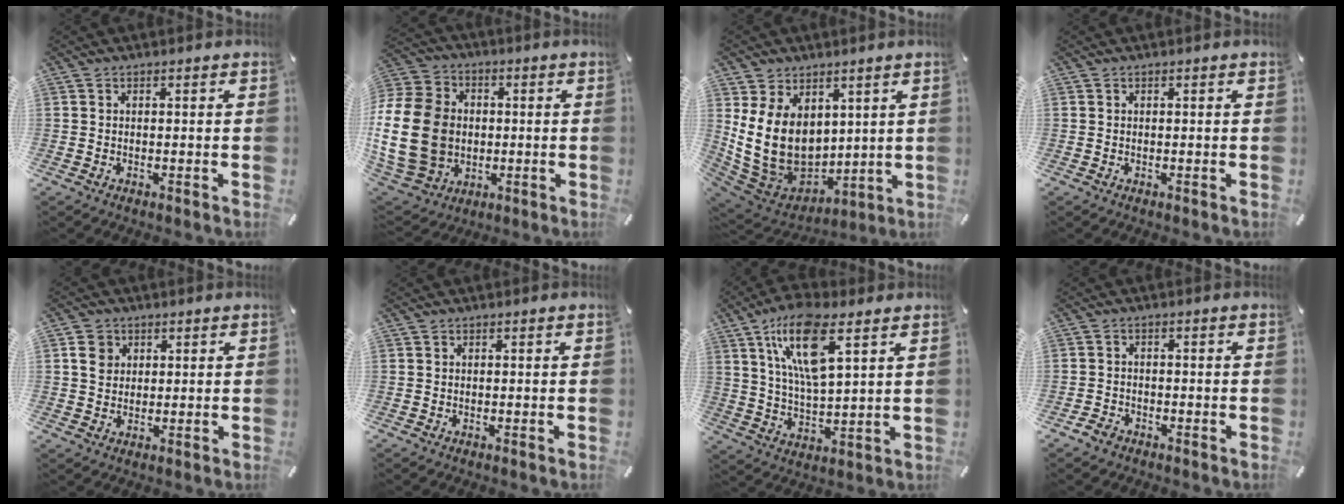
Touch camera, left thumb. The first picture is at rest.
{"total": 22.2, "force": [-1.5, 17.9, 13.0], "torque": [-0.267, 0.011, -0.017]}
{"total": 16.5, "force": [3.0, 13.0, 9.7], "torque": [-0.211, -0.043, 0.064]}
{"total": 0.0}
{"total": 4.2, "force": [1.3, 3.9, 1.2], "torque": [-0.011, 0.000, 0.021]}
{"total": 0.0}
{"total": 14.9, "force": [8.3, 5.0, 11.3], "torque": [-0.230, -0.021, 0.141]}
{"total": 2.3, "force": [-1.8, 1.2, 0.5], "torque": [-0.016, 0.007, -0.039]}